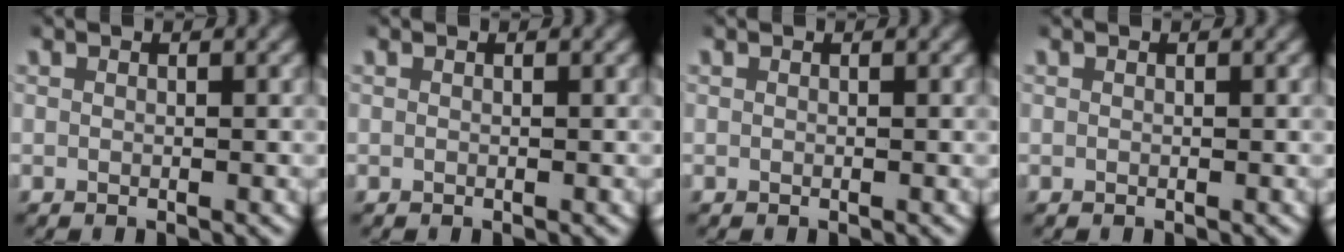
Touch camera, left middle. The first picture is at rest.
{"total": 0.0}
{"total": 0.0}
{"total": 0.0}